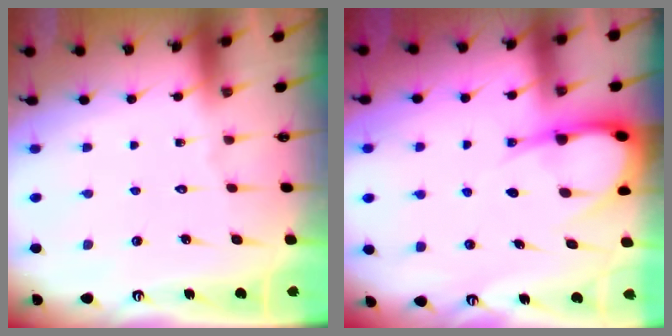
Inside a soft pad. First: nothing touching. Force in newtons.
{"total": 8.0, "press": 8.0, "slide": 0.9}